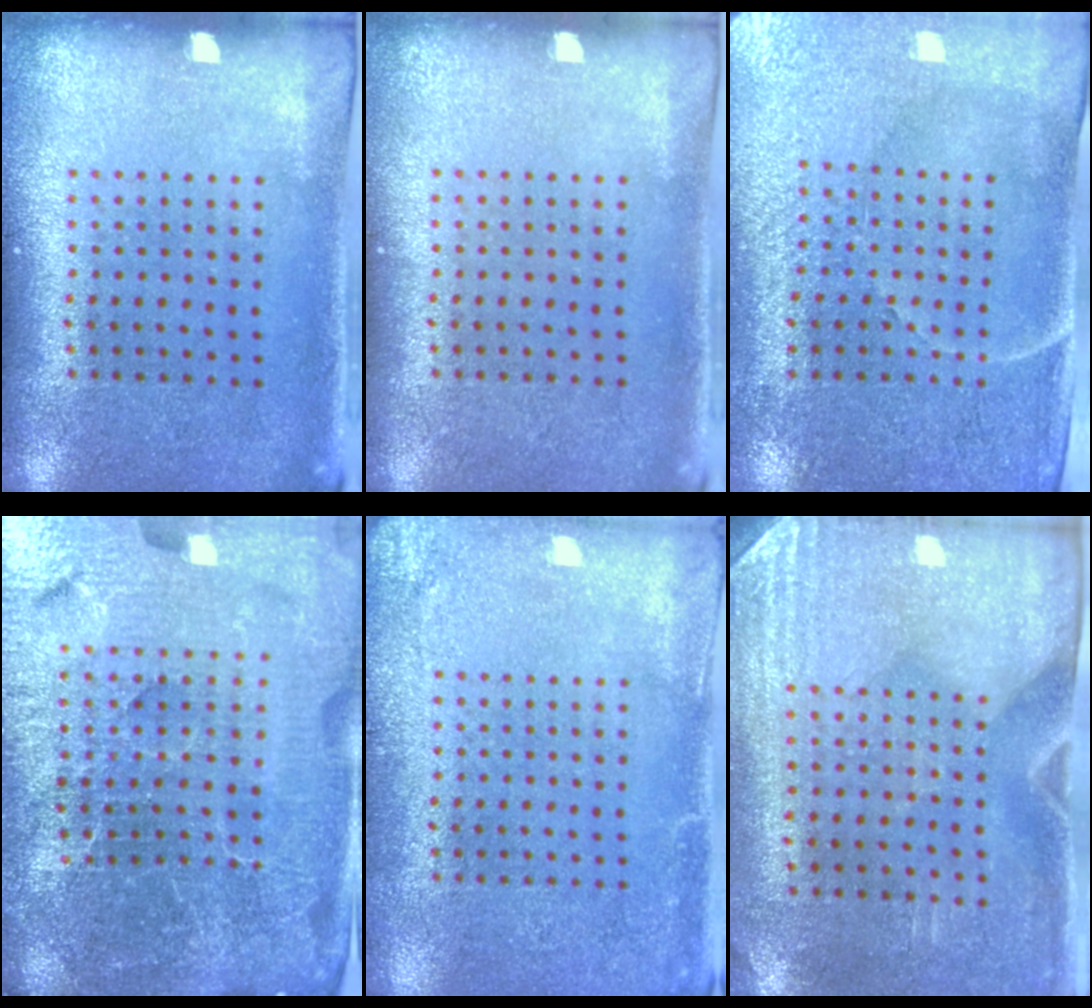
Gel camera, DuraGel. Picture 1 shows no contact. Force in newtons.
{"total": 0.0}
{"total": 3.4, "press": 3.2, "slide": 1.0}
{"total": 6.3, "press": 5.6, "slide": 2.9}
{"total": 2.1, "press": 2.1, "slide": 0.2}
{"total": 2.9, "press": 2.5, "slide": 1.5}